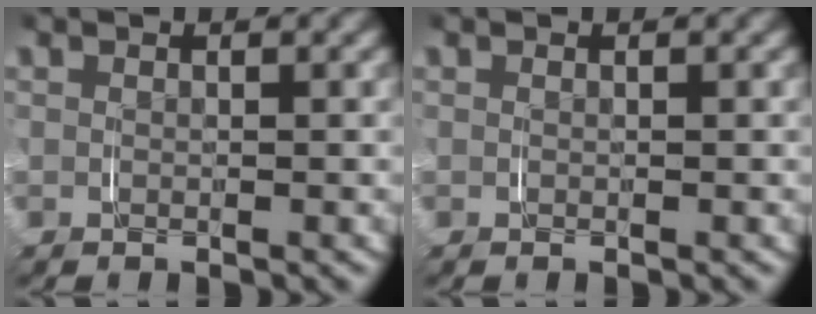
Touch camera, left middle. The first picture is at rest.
{"total": 0.0}